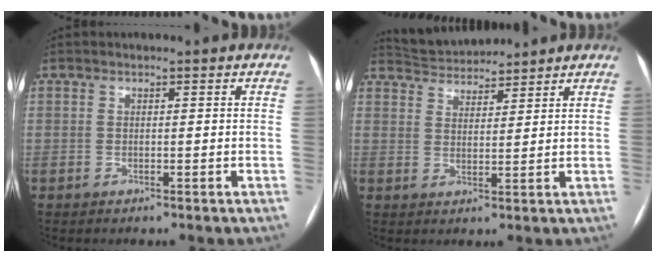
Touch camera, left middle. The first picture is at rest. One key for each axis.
{"total": 6.5, "fx": 6.4, "fy": 1.1, "fz": 0.7, "tx": -0.019, "ty": 0.023, "tz": 0.109}